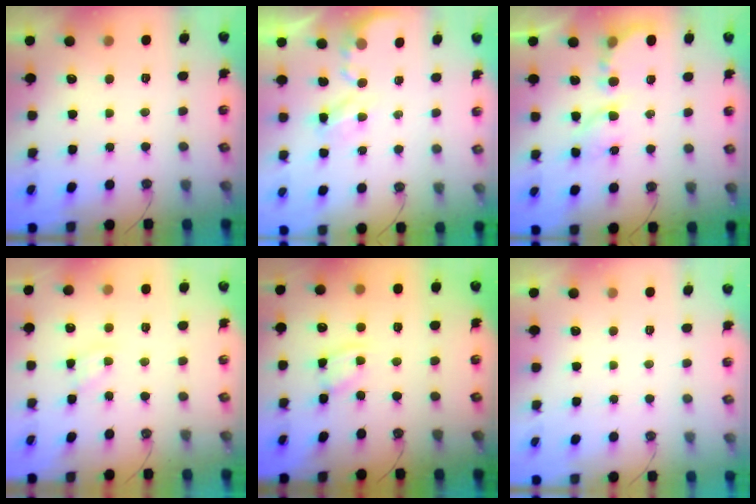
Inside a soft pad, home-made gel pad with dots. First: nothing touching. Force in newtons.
{"total": 2.8, "press": 2.8, "slide": 0.4}
{"total": 6.0, "press": 6.0, "slide": 0.6}
{"total": 3.2, "press": 3.2, "slide": 0.4}
{"total": 2.7, "press": 2.7, "slide": 0.4}
{"total": 0.0}